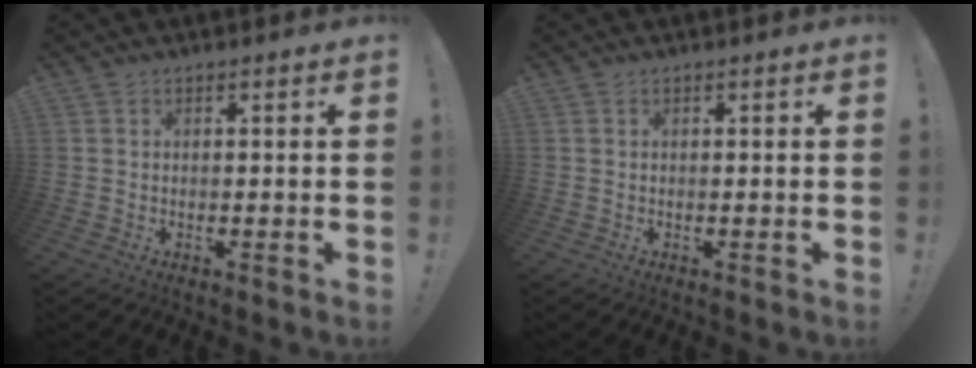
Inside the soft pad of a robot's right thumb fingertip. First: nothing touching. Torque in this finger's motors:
{"motor_torque": [-0.04, 0.04, -0.03, 0.03, 0.00]}